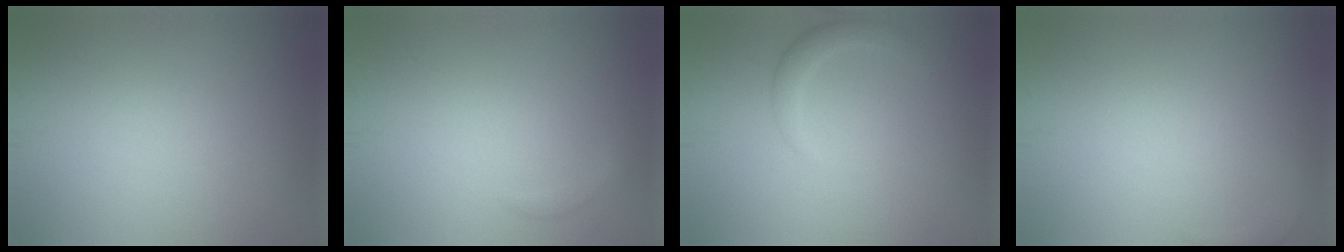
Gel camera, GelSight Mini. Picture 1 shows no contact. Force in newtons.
{"total": 0.9, "press": 0.9, "slide": 0.0}
{"total": 1.6, "press": 1.6, "slide": 0.1}
{"total": 1.0, "press": 1.0, "slide": 0.2}